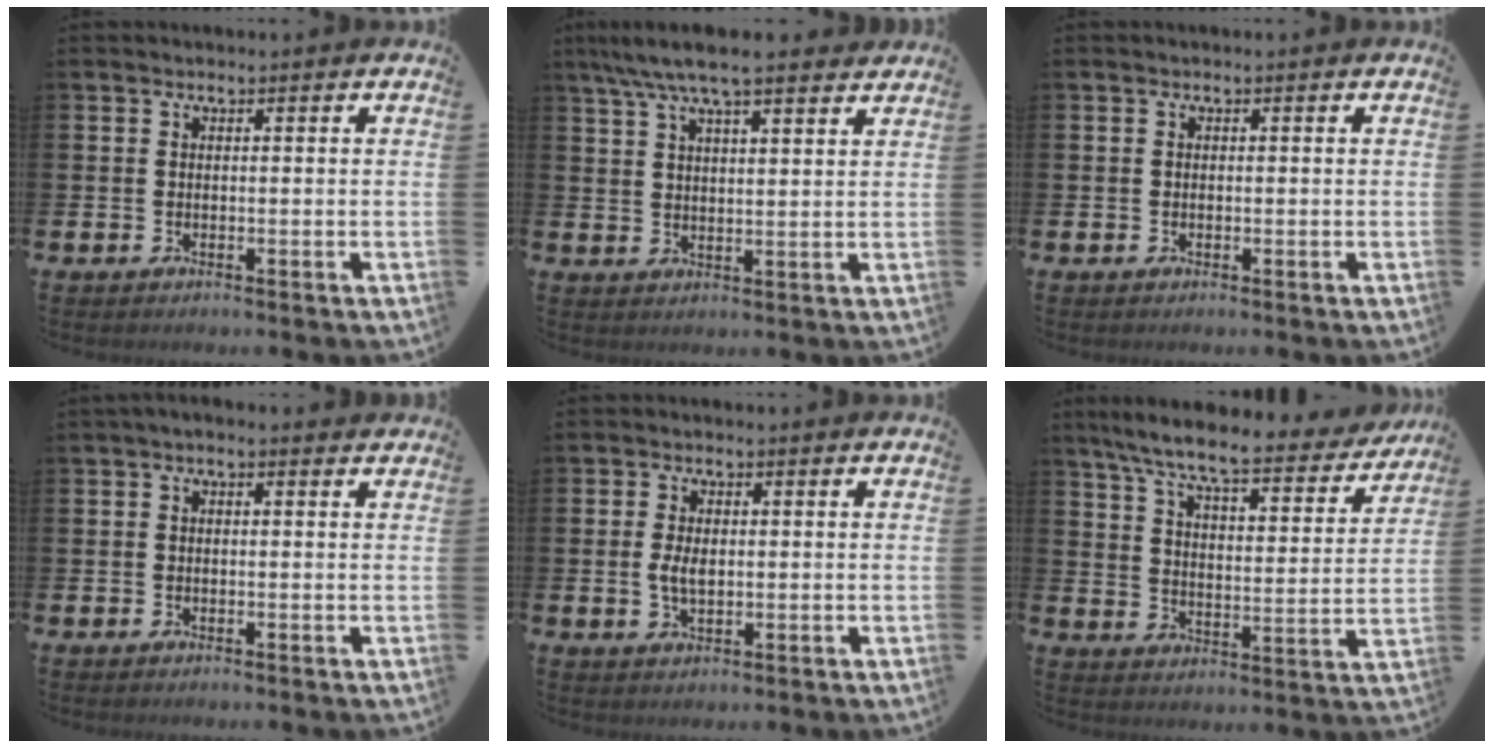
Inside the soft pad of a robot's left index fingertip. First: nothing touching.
{"total": 7.3, "force": [6.4, 1.2, 3.3], "torque": [-0.076, -0.015, 0.116]}
{"total": 0.0}
{"total": 0.6, "force": [-0.1, 0.2, 0.6], "torque": [-0.006, 0.003, -0.003]}
{"total": 3.2, "force": [0.1, 1.9, 2.7], "torque": [-0.040, 0.004, -0.003]}
{"total": 8.2, "force": [7.2, 0.9, 3.8], "torque": [-0.097, -0.047, 0.118]}